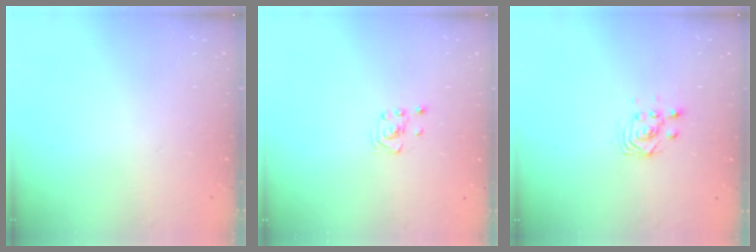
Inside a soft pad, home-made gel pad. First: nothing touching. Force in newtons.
{"total": 2.6, "press": 2.4, "slide": 1.0}
{"total": 2.8, "press": 2.8, "slide": 0.3}